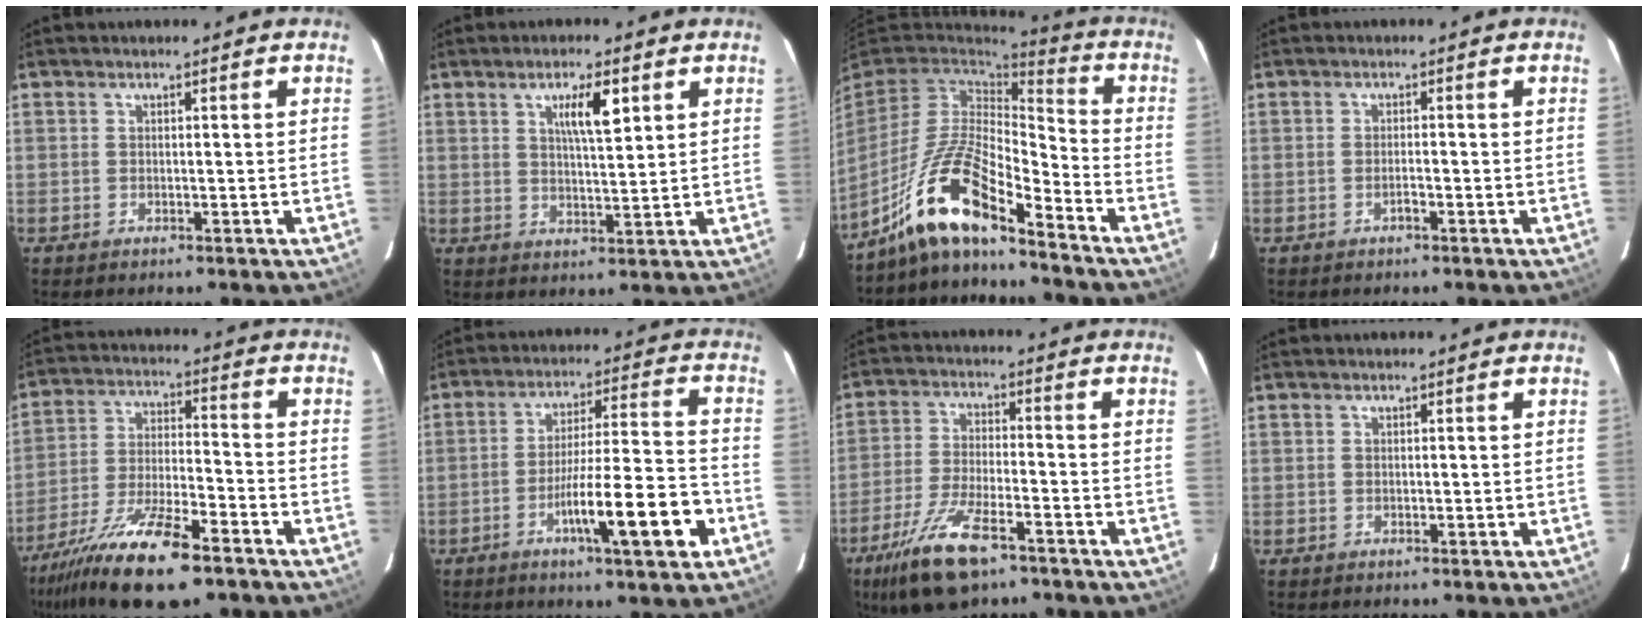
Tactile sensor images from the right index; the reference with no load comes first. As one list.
[{"total": 5.7, "force": [2.5, 1.0, 5.0], "torque": [-0.086, 0.002, 0.044]}, {"total": 14.0, "force": [-10.2, 2.4, 9.3], "torque": [-0.181, 0.008, -0.188]}, {"total": 1.2, "force": [-0.8, 0.1, 0.9], "torque": [-0.018, 0.001, -0.014]}, {"total": 15.5, "force": [-10.6, 3.0, 10.8], "torque": [-0.206, -0.023, -0.189]}, {"total": 13.5, "force": [-5.7, 0.6, 12.2], "torque": [-0.198, 0.000, -0.089]}, {"total": 11.2, "force": [-7.2, 2.7, 8.1], "torque": [-0.166, -0.022, -0.127]}, {"total": 0.0}]